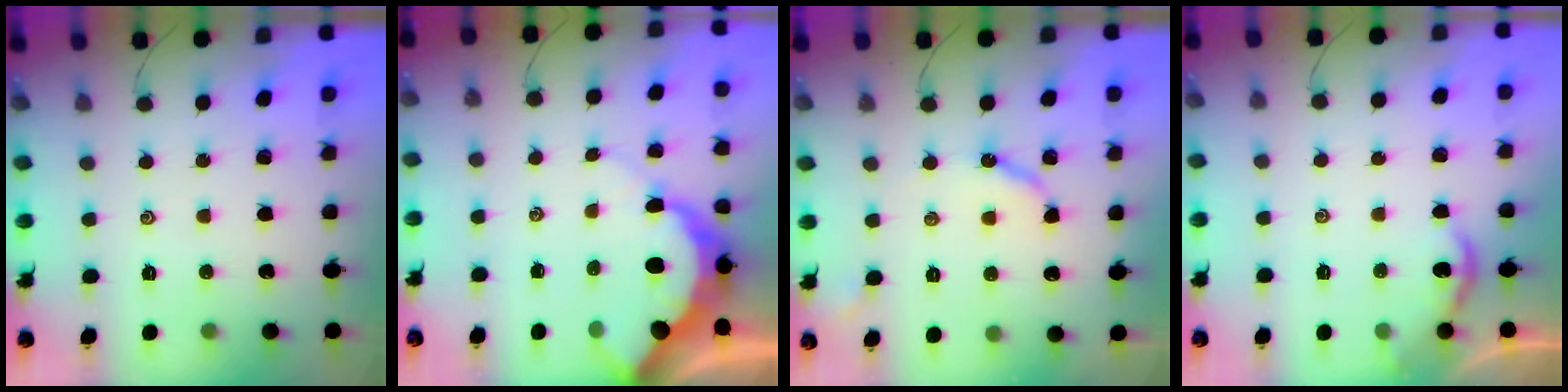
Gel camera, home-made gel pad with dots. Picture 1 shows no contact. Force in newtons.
{"total": 8.4, "press": 8.4, "slide": 0.9}
{"total": 5.5, "press": 5.5, "slide": 0.5}
{"total": 2.0, "press": 2.0, "slide": 0.2}